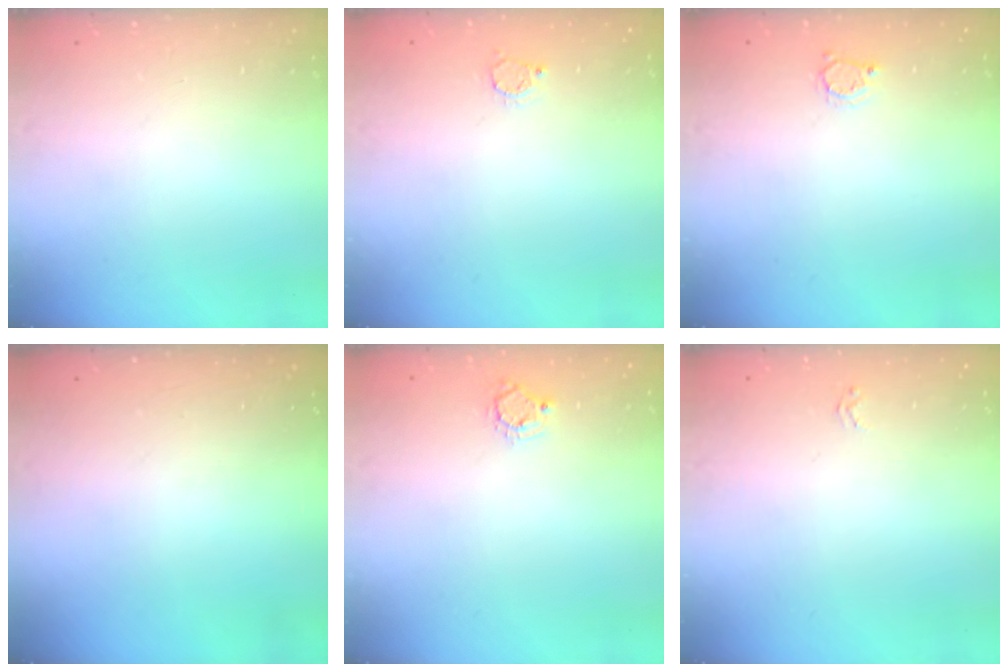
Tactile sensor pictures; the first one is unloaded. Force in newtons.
{"total": 2.8, "press": 2.8, "slide": 0.3}
{"total": 2.8, "press": 2.7, "slide": 0.4}
{"total": 0.0}
{"total": 5.6, "press": 5.6, "slide": 0.2}
{"total": 1.6, "press": 1.6, "slide": 0.4}